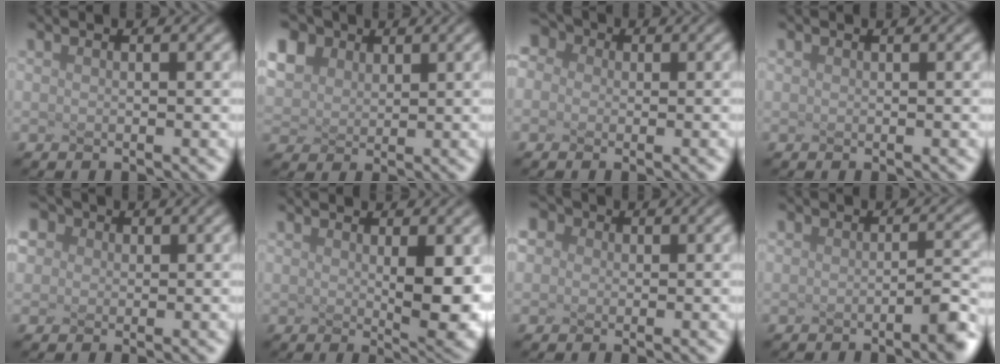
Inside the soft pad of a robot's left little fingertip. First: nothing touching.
{"total": 5.1, "force": [3.2, 3.5, 1.9], "torque": [-0.117, 0.018, 0.090]}
{"total": 2.4, "force": [0.3, 2.2, 1.0], "torque": [-0.031, 0.016, 0.007]}
{"total": 0.6, "force": [0.0, -0.4, -0.5], "torque": [-0.003, -0.007, 0.011]}
{"total": 2.6, "force": [1.4, 2.1, 0.8], "torque": [-0.053, 0.011, 0.049]}
{"total": 3.9, "force": [-0.2, 0.2, 3.9], "torque": [-0.079, -0.013, 0.037]}
{"total": 2.6, "force": [1.0, 2.2, 1.0], "torque": [-0.043, 0.019, 0.023]}
{"total": 2.3, "force": [-1.9, -0.6, 1.2], "torque": [-0.039, -0.004, -0.001]}